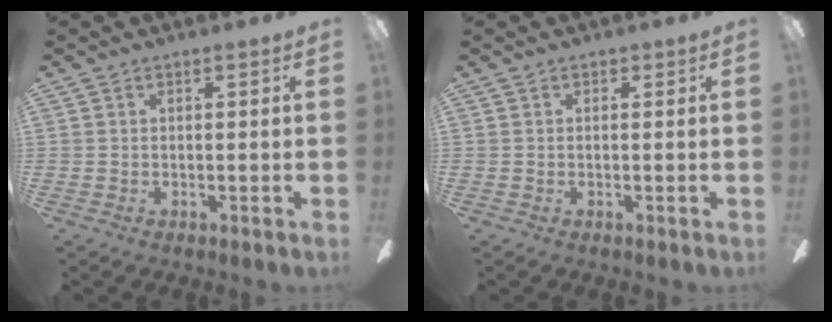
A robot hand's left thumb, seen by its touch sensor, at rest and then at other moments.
{"total": 0.0}